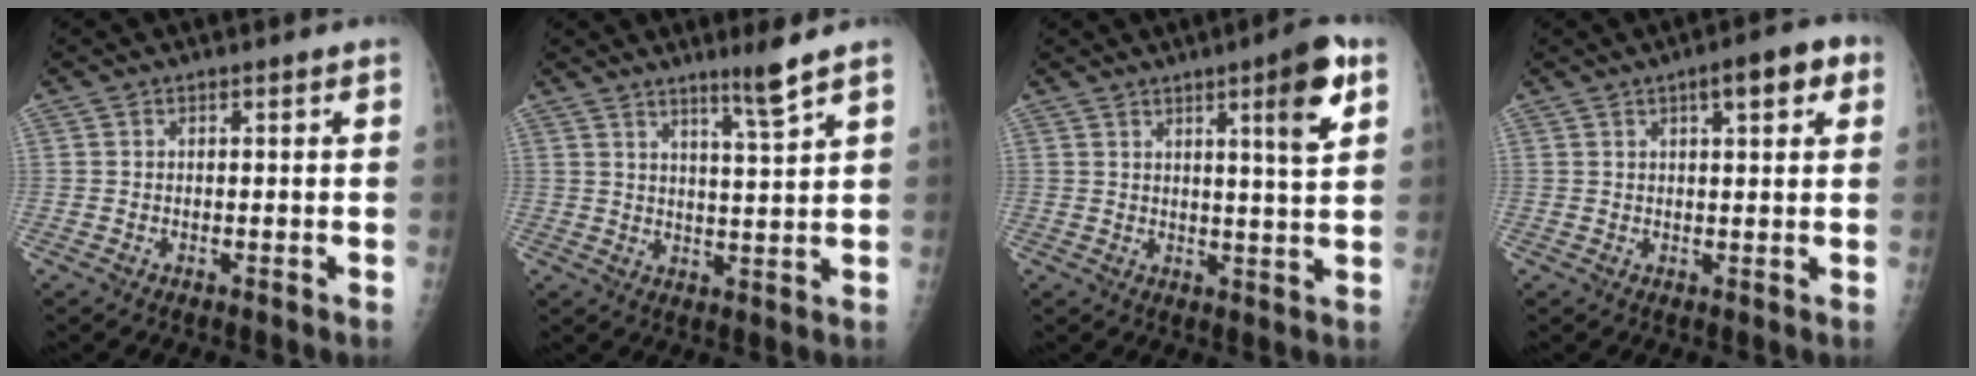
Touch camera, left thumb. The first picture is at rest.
{"total": 5.5, "force": [4.0, -0.8, 3.7], "torque": [-0.062, -0.036, 0.070]}
{"total": 8.6, "force": [4.2, 0.5, 7.4], "torque": [-0.097, -0.021, 0.057]}
{"total": 6.5, "force": [3.0, 1.9, 5.4], "torque": [-0.058, 0.007, 0.036]}